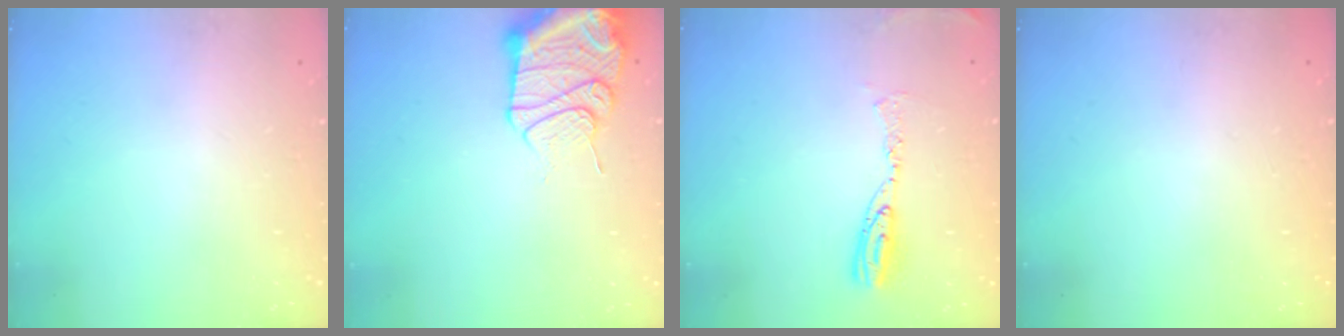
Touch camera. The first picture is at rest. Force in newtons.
{"total": 13.8, "press": 13.5, "slide": 2.9}
{"total": 8.3, "press": 8.3, "slide": 0.8}
{"total": 0.0}